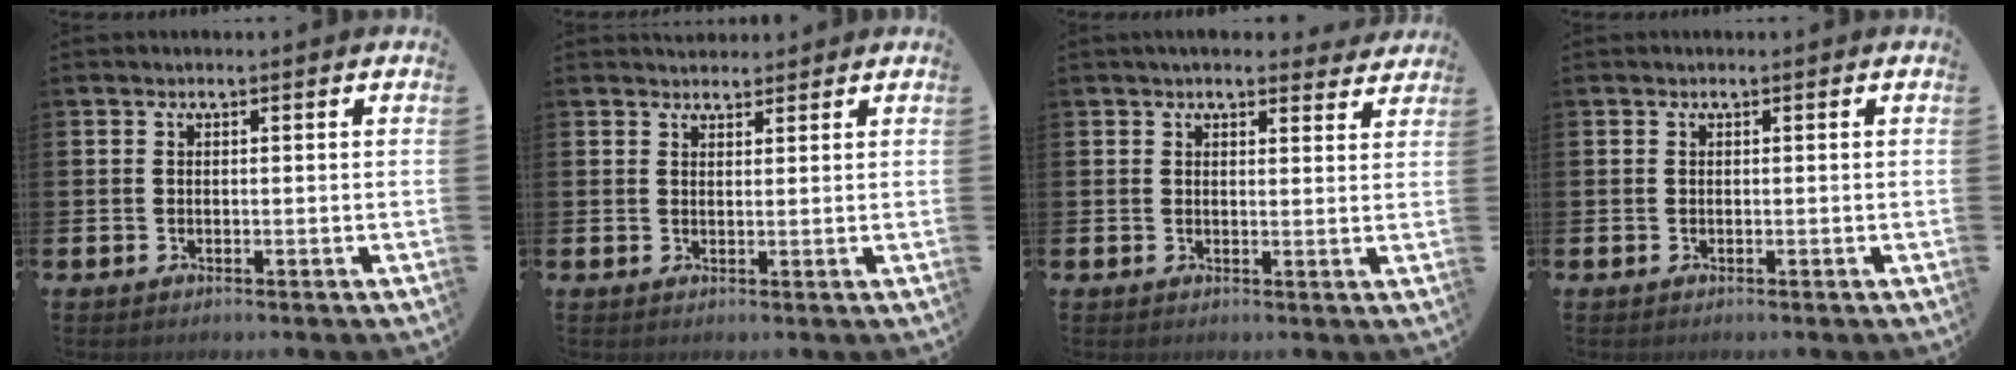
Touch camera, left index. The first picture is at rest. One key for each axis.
{"total": 2.4, "fx": 2.3, "fy": 0.7, "fz": -0.1, "tx": 0.008, "ty": -0.009, "tz": 0.042}
{"total": 3.4, "fx": 3.2, "fy": 0.8, "fz": 0.7, "tx": -0.008, "ty": -0.016, "tz": 0.057}
{"total": 0.0}